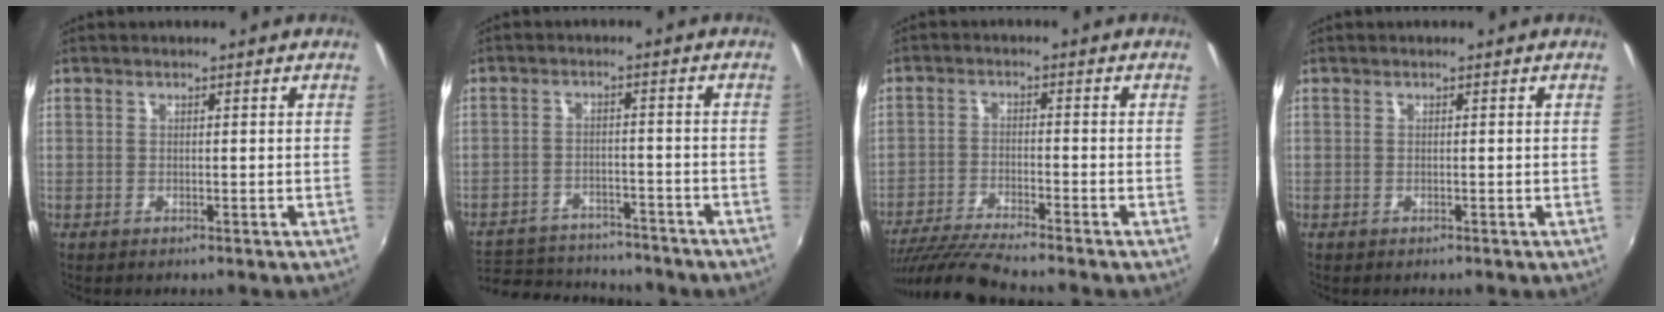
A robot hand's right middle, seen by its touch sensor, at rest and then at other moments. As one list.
[{"total": 18.9, "force": [-15.9, 6.9, 7.5], "torque": [-0.168, -0.005, -0.217]}, {"total": 9.0, "force": [-8.3, -0.5, 3.5], "torque": [-0.092, -0.017, -0.157]}, {"total": 0.0}]